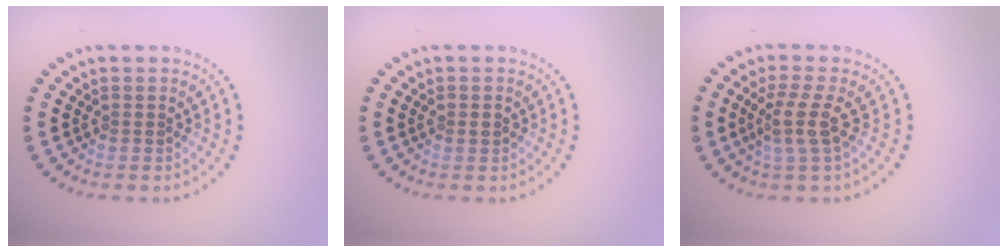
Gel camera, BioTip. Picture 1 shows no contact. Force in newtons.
{"total": 1.3, "press": 1.2, "slide": 0.3}
{"total": 2.7, "press": 2.1, "slide": 1.7}